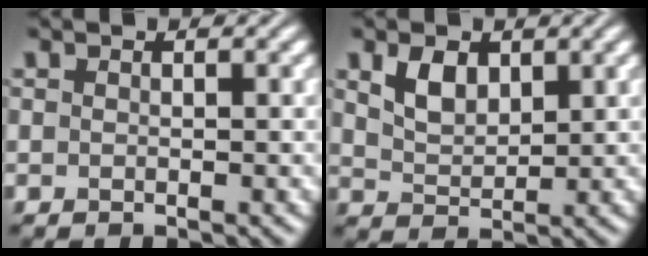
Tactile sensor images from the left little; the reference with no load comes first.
{"total": 3.0, "force": [1.5, 1.8, 1.9], "torque": [-0.042, 0.000, 0.033]}